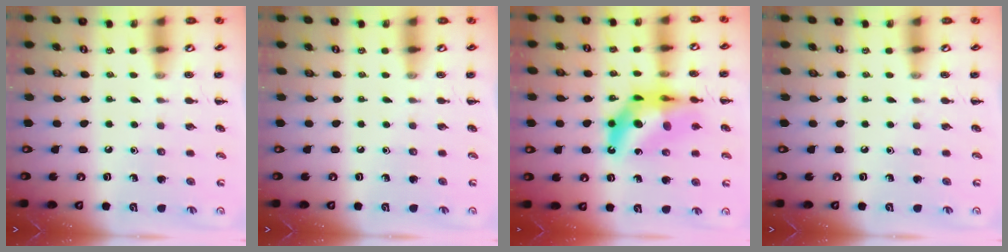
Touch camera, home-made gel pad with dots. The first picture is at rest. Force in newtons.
{"total": 0.0}
{"total": 14.2, "press": 13.6, "slide": 3.9}
{"total": 0.0}